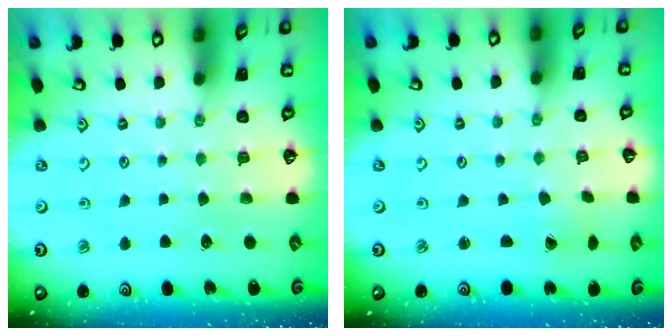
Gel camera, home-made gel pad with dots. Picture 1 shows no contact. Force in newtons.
{"total": 0.6, "press": 0.3, "slide": 0.5}